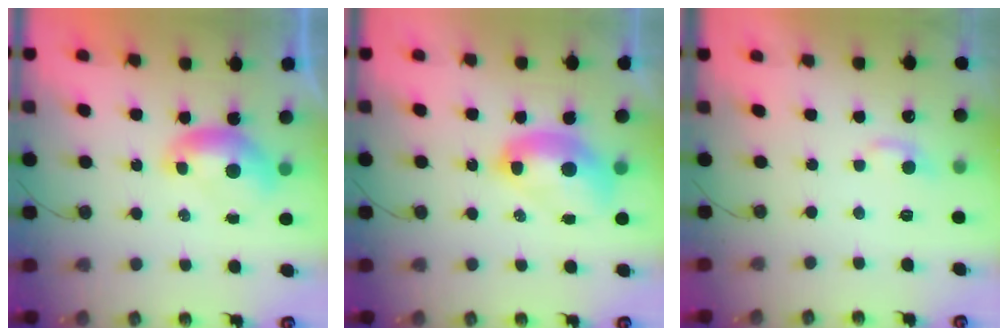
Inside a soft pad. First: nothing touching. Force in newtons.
{"total": 4.3, "press": 4.2, "slide": 0.9}
{"total": 1.8, "press": 1.7, "slide": 0.6}